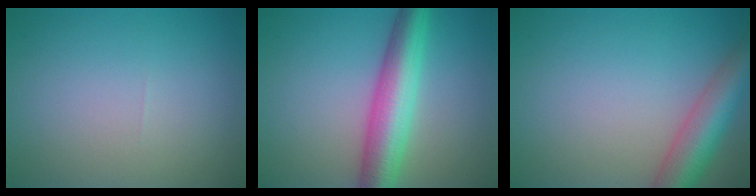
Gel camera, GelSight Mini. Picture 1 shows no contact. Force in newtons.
{"total": 6.8, "press": 6.8, "slide": 0.1}
{"total": 5.8, "press": 5.8, "slide": 0.3}